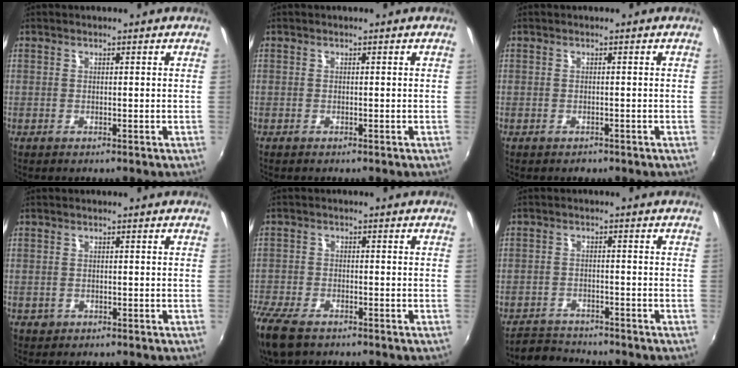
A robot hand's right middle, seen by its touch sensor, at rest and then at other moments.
{"total": 0.0}
{"total": 1.0, "force": [-0.7, 0.6, 0.1], "torque": [-0.006, -0.002, -0.009]}
{"total": 1.3, "force": [-0.5, 1.2, 0.3], "torque": [-0.008, -0.004, -0.004]}
{"total": 9.8, "force": [-7.1, 4.3, 5.3], "torque": [-0.146, -0.038, -0.139]}
{"total": 4.7, "force": [-4.5, 1.2, 0.1], "torque": [-0.022, 0.003, -0.082]}